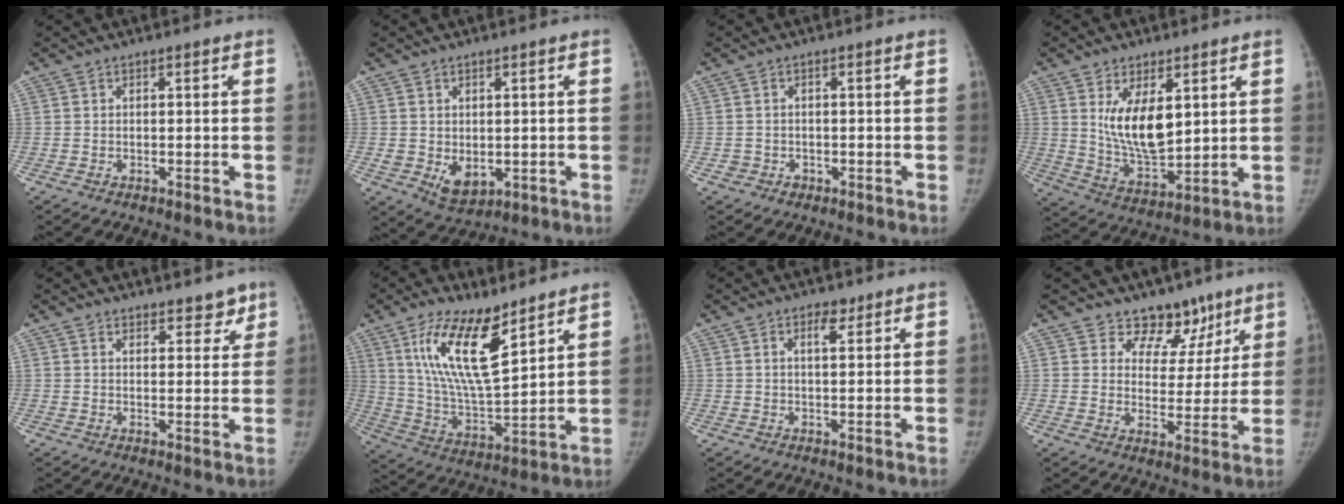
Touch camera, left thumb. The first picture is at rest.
{"total": 5.7, "force": [-0.5, 3.9, 4.1], "torque": [-0.050, -0.012, 0.010]}
{"total": 1.9, "force": [-0.6, 1.7, 0.4], "torque": [0.001, 0.007, -0.005]}
{"total": 12.1, "force": [3.8, 5.8, 9.9], "torque": [-0.147, -0.033, 0.085]}
{"total": 5.2, "force": [4.2, 2.4, 1.8], "torque": [0.009, -0.024, 0.058]}
{"total": 16.9, "force": [9.6, 5.7, 12.7], "torque": [-0.216, -0.055, 0.189]}
{"total": 2.7, "force": [1.6, 1.1, 1.9], "torque": [-0.027, -0.009, 0.026]}
{"total": 9.6, "force": [6.9, 6.3, 2.0], "torque": [0.026, -0.038, 0.104]}